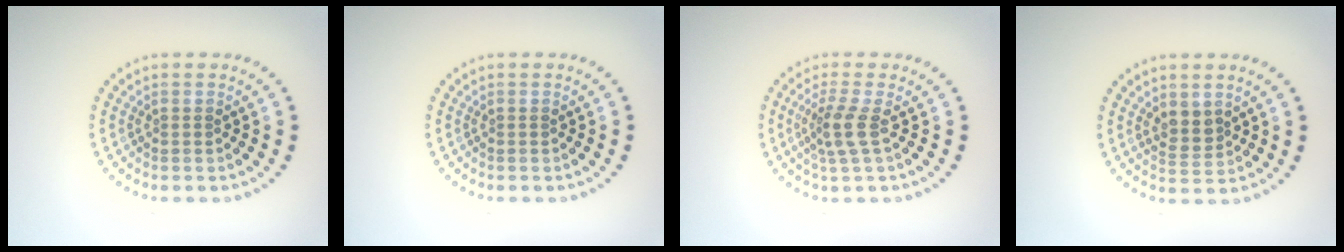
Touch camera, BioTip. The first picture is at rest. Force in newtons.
{"total": 0.0}
{"total": 2.6, "press": 2.0, "slide": 1.7}
{"total": 2.0, "press": 1.8, "slide": 0.9}